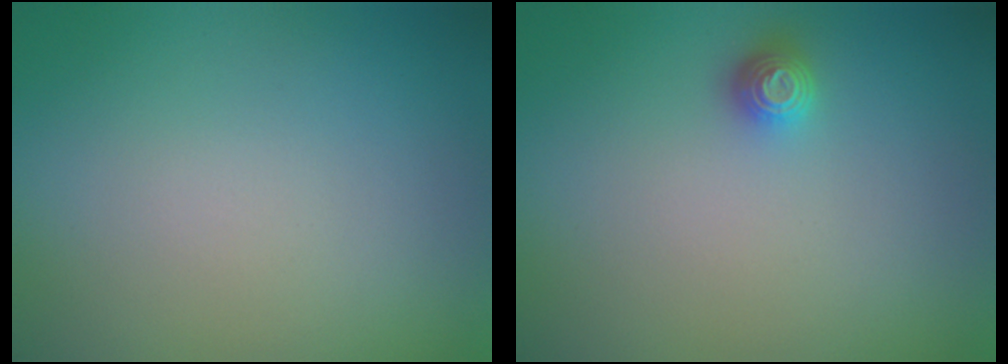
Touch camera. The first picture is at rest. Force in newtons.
{"total": 1.2, "press": 1.1, "slide": 0.4}